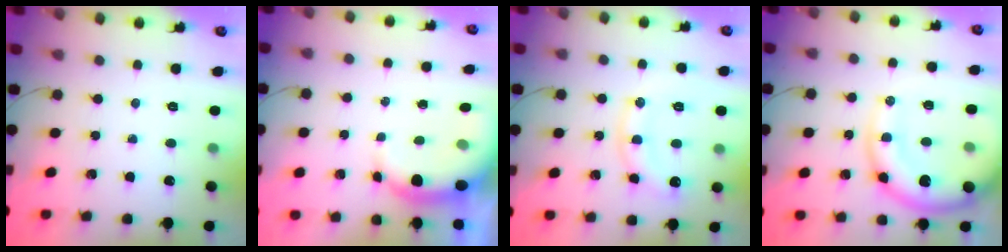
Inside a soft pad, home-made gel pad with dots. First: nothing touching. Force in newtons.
{"total": 7.5, "press": 7.5, "slide": 0.7}
{"total": 10.6, "press": 10.5, "slide": 0.7}
{"total": 15.3, "press": 14.8, "slide": 3.8}